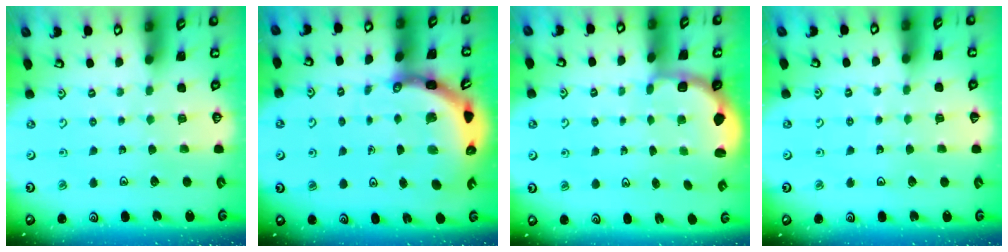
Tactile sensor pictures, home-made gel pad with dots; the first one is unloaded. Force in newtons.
{"total": 7.5, "press": 7.5, "slide": 0.8}
{"total": 2.8, "press": 2.2, "slide": 1.7}
{"total": 2.8, "press": 2.8, "slide": 0.3}